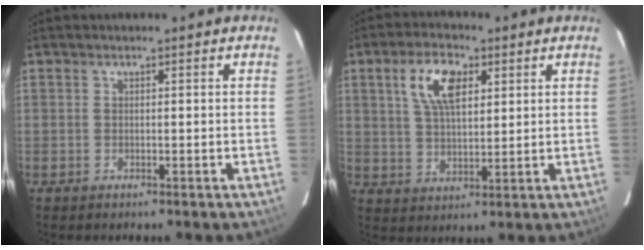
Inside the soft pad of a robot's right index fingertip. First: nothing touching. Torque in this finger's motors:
{"motor_torque": [0.61, 0.21, 0.35, 0.10]}